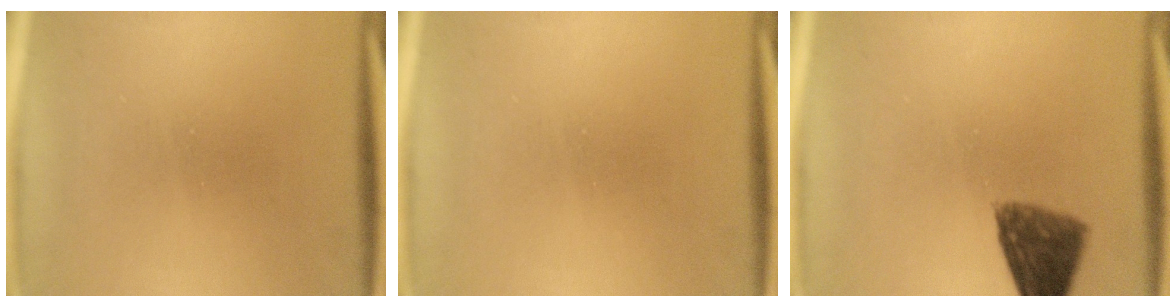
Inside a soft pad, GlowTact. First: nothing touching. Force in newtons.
{"total": 0.0}
{"total": 7.9}